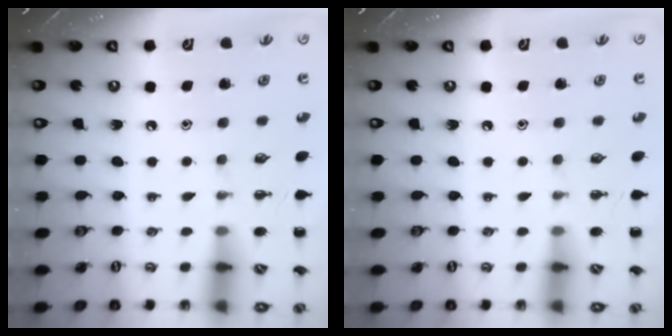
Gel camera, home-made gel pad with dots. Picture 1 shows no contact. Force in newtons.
{"total": 0.0}